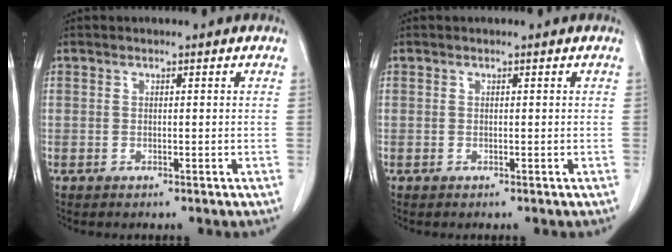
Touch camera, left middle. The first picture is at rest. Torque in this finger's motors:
{"motor_torque": [0.00, 0.00, -0.03, 0.00]}